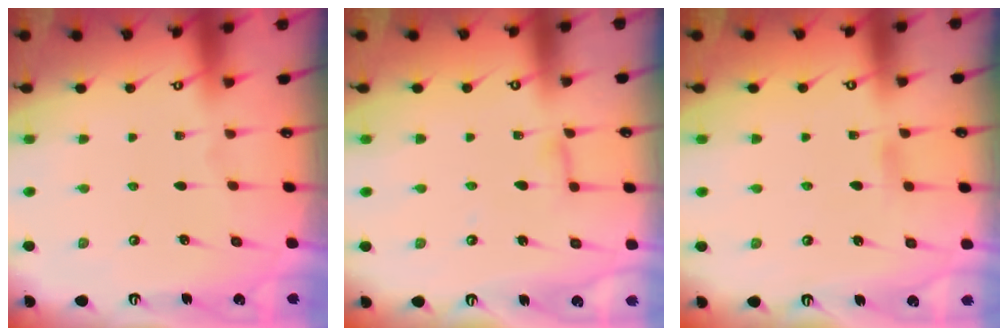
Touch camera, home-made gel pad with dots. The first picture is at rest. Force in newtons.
{"total": 4.3, "press": 4.3, "slide": 0.4}
{"total": 3.3, "press": 3.3, "slide": 0.3}